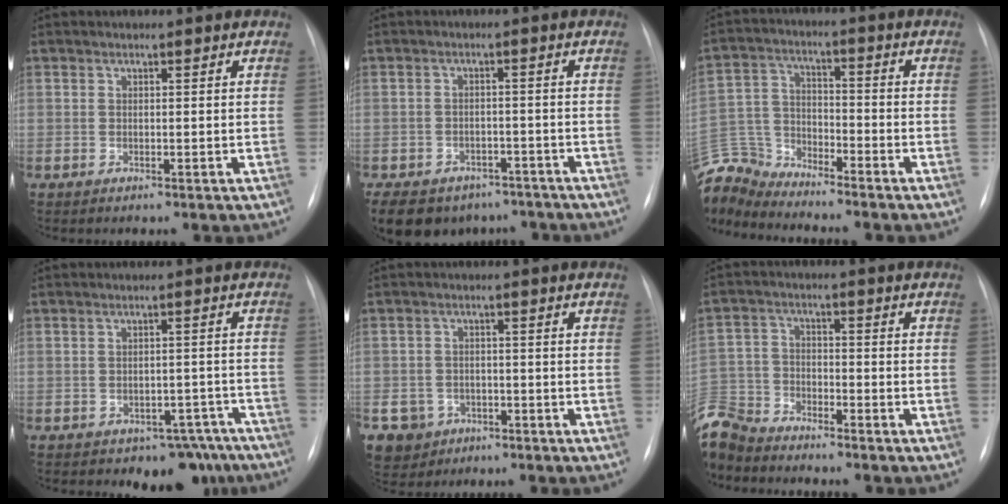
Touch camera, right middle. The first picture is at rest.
{"total": 16.2, "force": [-11.3, 10.3, 5.4], "torque": [-0.143, -0.001, -0.137]}
{"total": 10.8, "force": [-10.7, 1.0, 0.9], "torque": [-0.030, 0.021, -0.214]}
{"total": 7.6, "force": [-6.0, 4.4, 1.1], "torque": [0.021, 0.024, -0.072]}
{"total": 6.1, "force": [-3.1, 5.3, 0.4], "torque": [-0.010, 0.007, -0.043]}
{"total": 11.6, "force": [-10.8, 3.6, 2.2], "torque": [-0.066, 0.006, -0.213]}